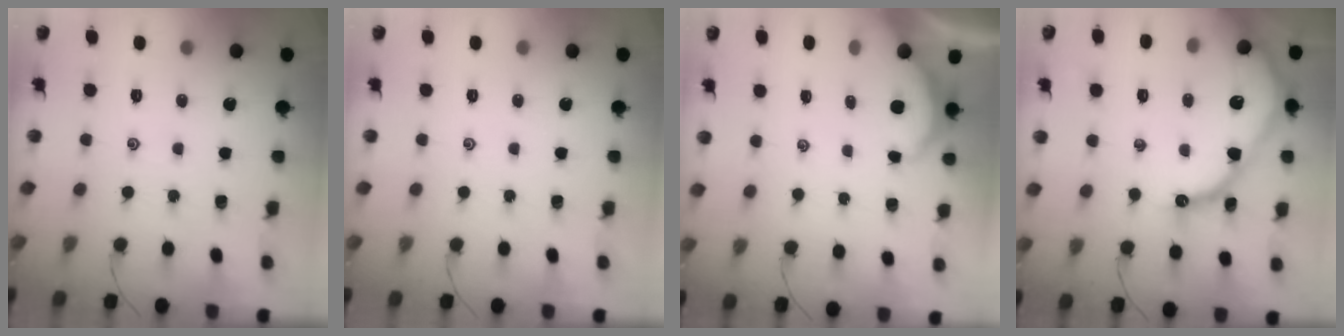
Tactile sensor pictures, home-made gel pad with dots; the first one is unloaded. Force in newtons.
{"total": 0.0}
{"total": 2.7, "press": 2.7, "slide": 0.3}
{"total": 16.8, "press": 16.8, "slide": 1.3}